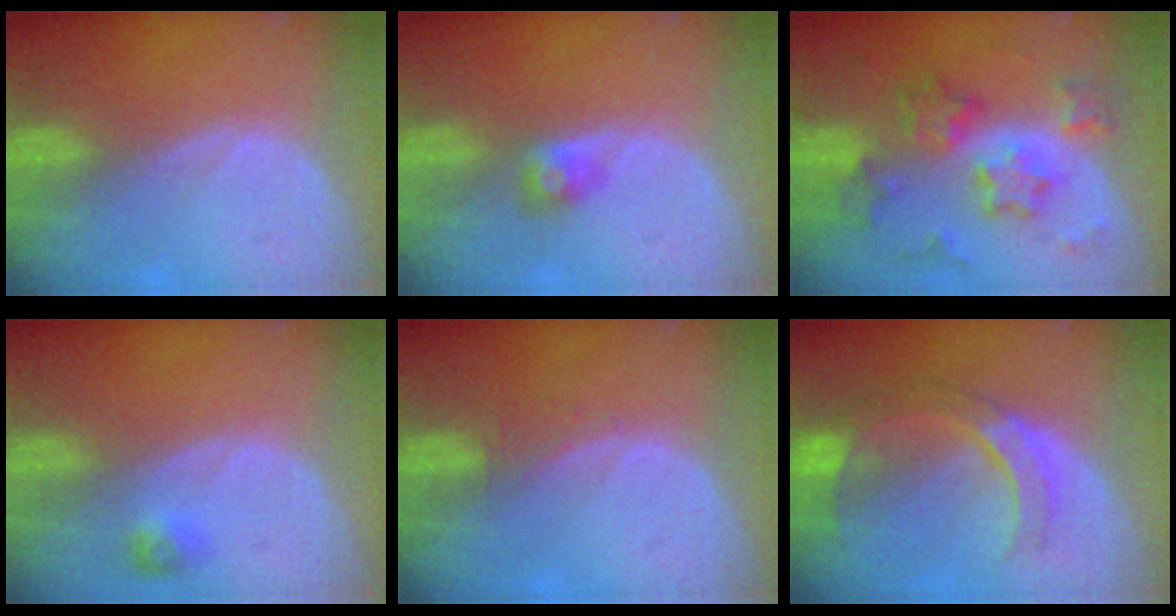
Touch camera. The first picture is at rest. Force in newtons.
{"total": 2.4, "press": 2.4, "slide": 0.4}
{"total": 9.2, "press": 9.2, "slide": 0.8}
{"total": 2.4, "press": 2.2, "slide": 0.9}
{"total": 1.2, "press": 1.1, "slide": 0.4}
{"total": 8.2, "press": 7.9, "slide": 2.1}